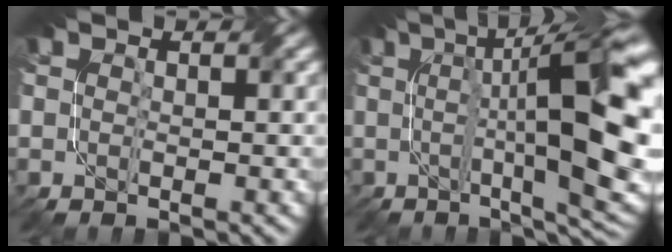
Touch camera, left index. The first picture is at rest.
{"total": 13.7, "force": [1.5, 3.3, 13.2], "torque": [-0.178, 0.016, 0.027]}